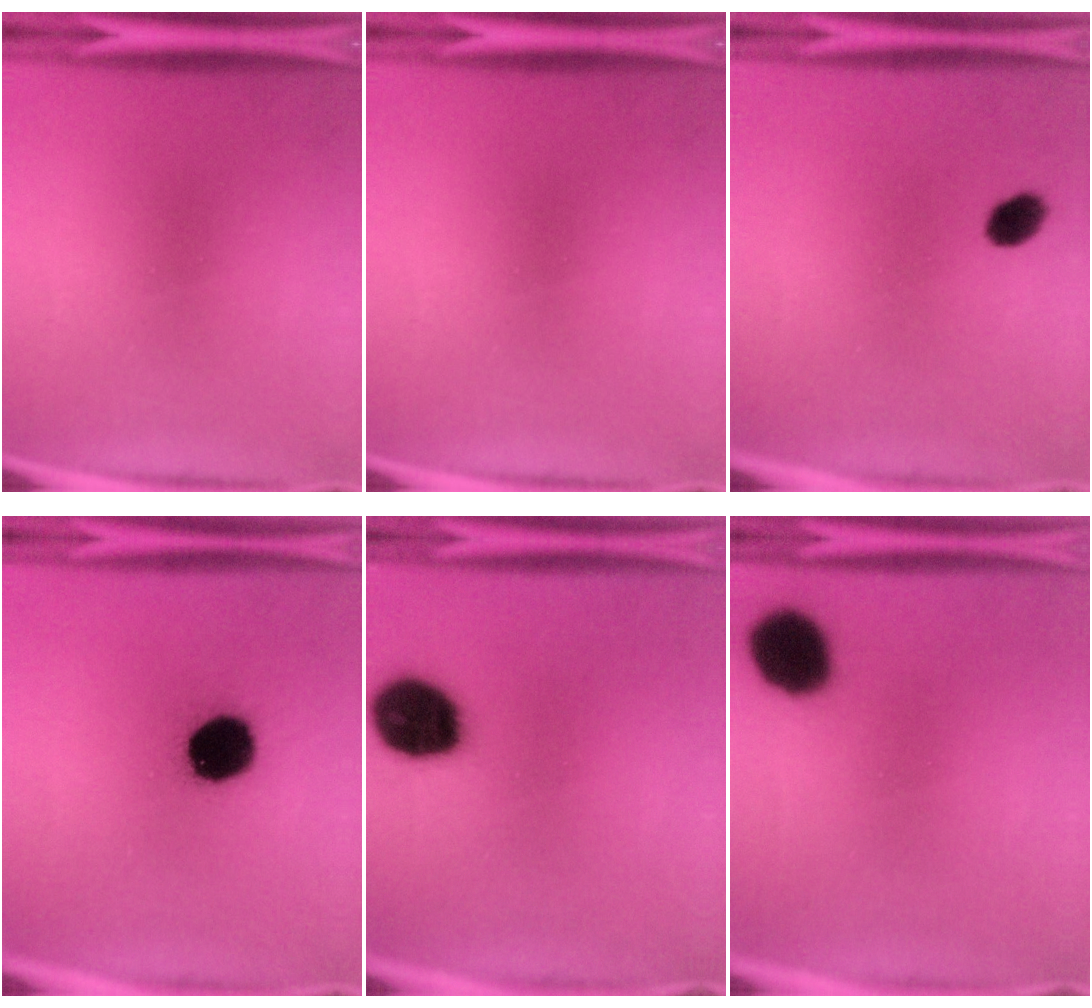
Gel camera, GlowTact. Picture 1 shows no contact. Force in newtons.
{"total": 0.0}
{"total": 3.7}
{"total": 14.6}
{"total": 15.8}
{"total": 12.7}